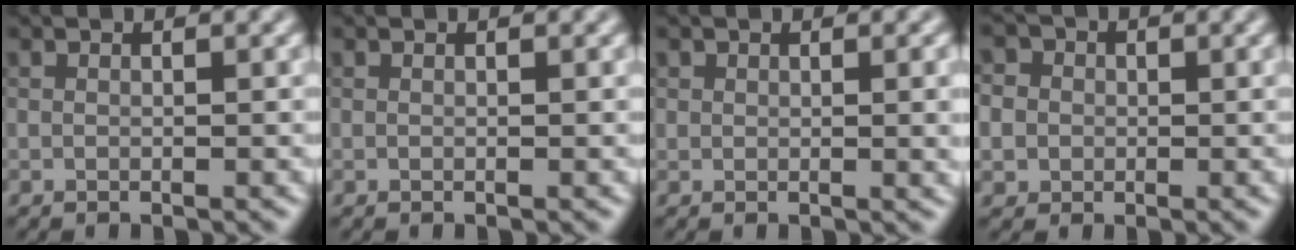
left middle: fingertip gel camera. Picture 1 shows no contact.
{"total": 0.0}
{"total": 1.9, "force": [0.6, 0.8, 1.6], "torque": [-0.018, 0.000, 0.023]}
{"total": 4.8, "force": [1.2, 4.3, 1.8], "torque": [-0.050, 0.032, 0.010]}